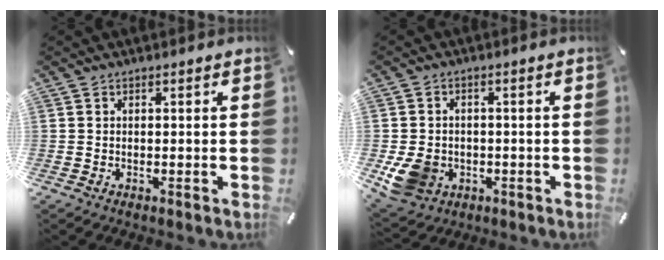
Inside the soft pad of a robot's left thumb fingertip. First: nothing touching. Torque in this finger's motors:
{"motor_torque": [0.98, 1.15, 0.41, 0.17, 0.04]}